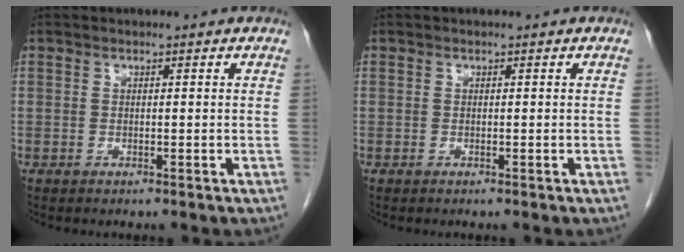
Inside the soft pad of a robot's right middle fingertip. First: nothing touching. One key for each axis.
{"total": 0.0}